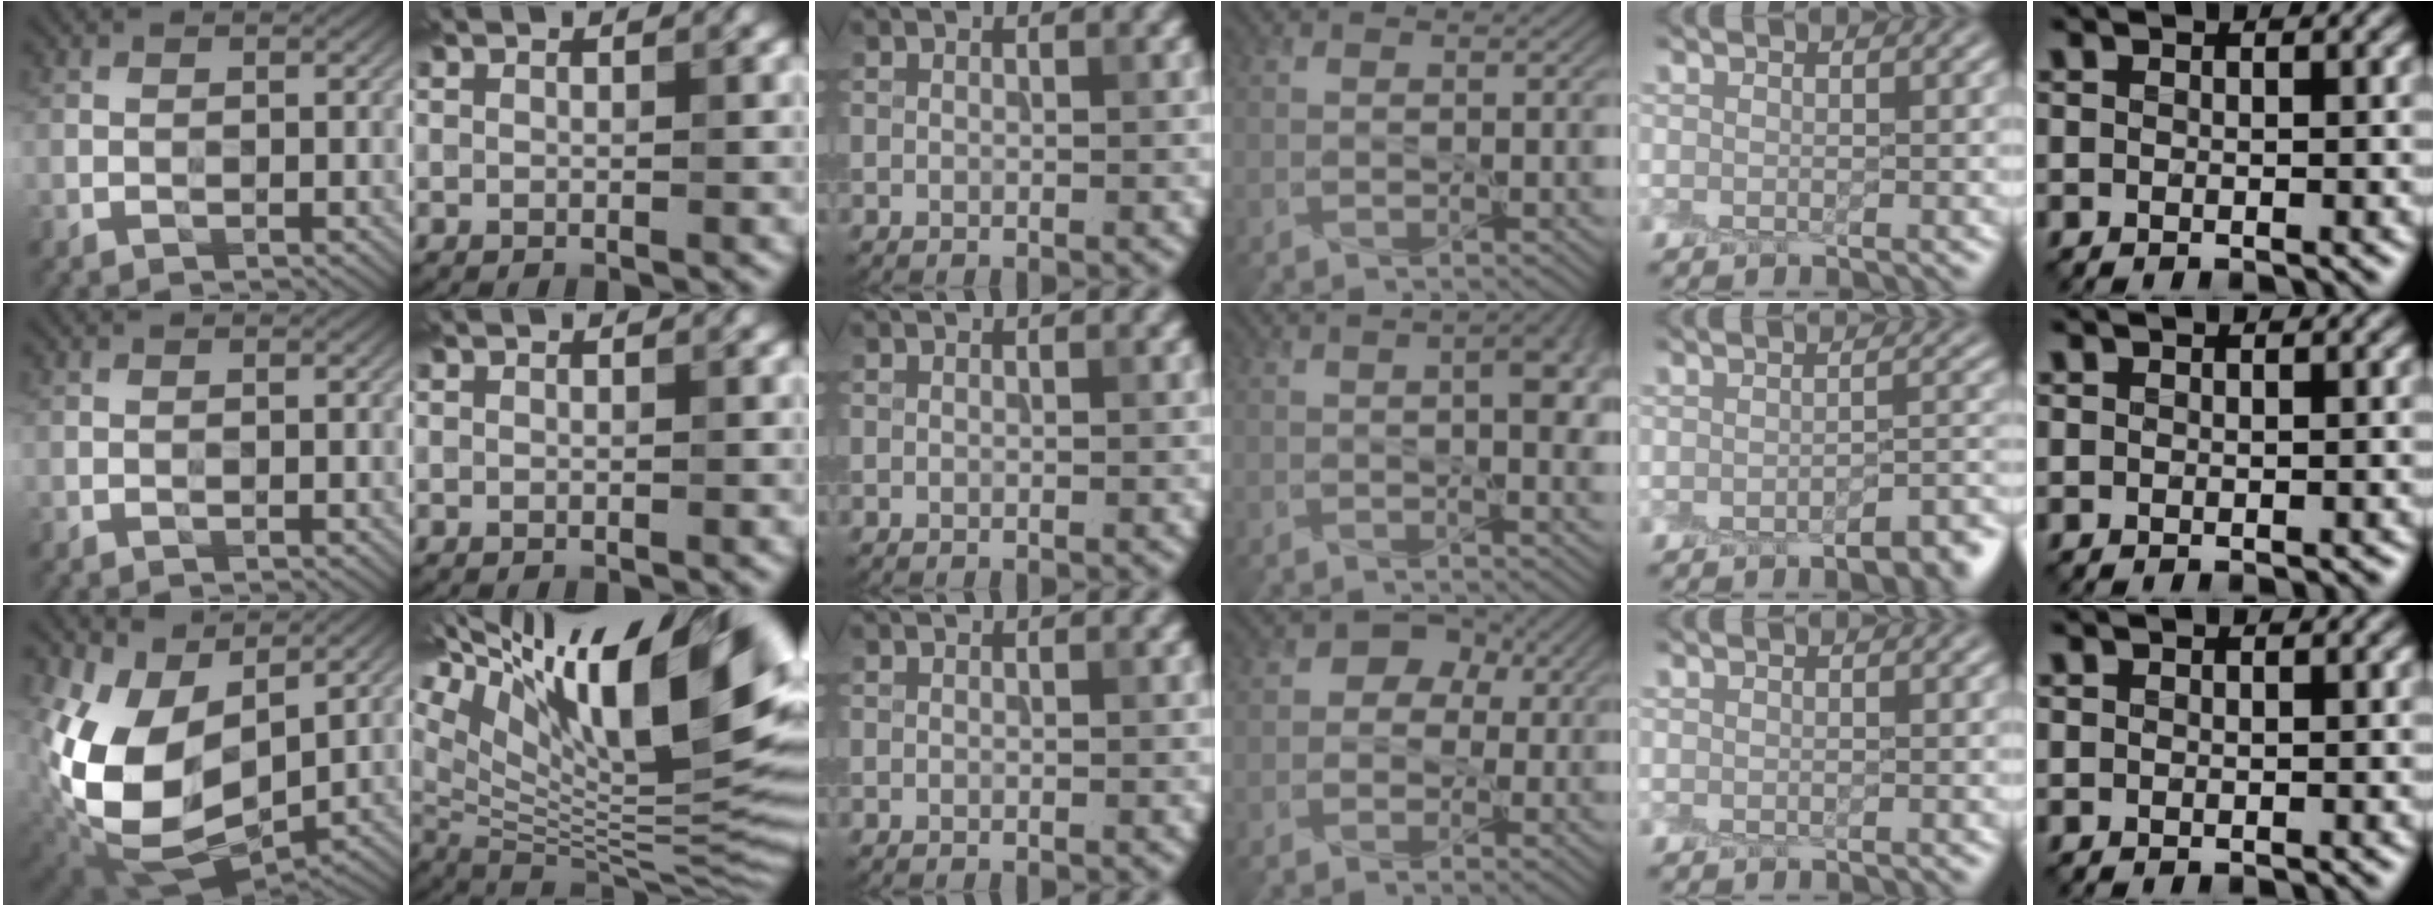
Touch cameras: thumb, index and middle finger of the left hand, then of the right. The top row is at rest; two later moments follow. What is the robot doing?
{"motion": "peel", "object": "cling film"}